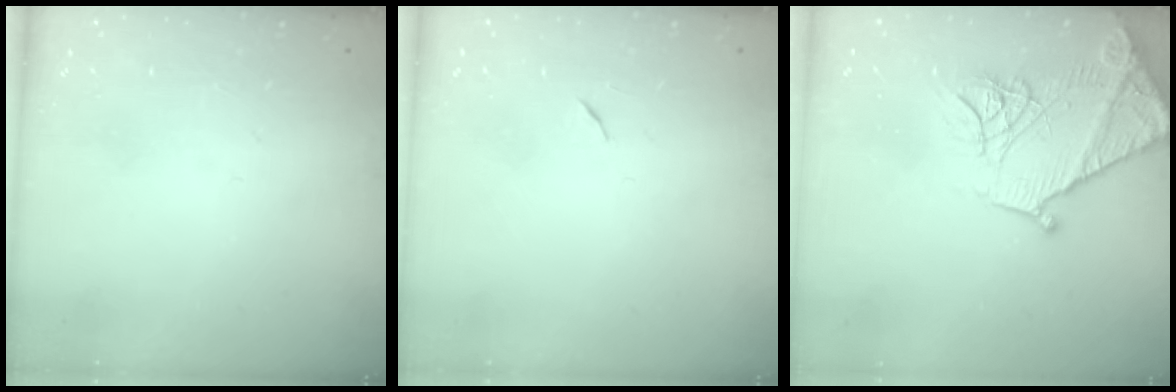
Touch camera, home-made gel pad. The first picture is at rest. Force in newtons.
{"total": 5.3, "press": 4.8, "slide": 2.2}
{"total": 19.3, "press": 19.2, "slide": 2.1}